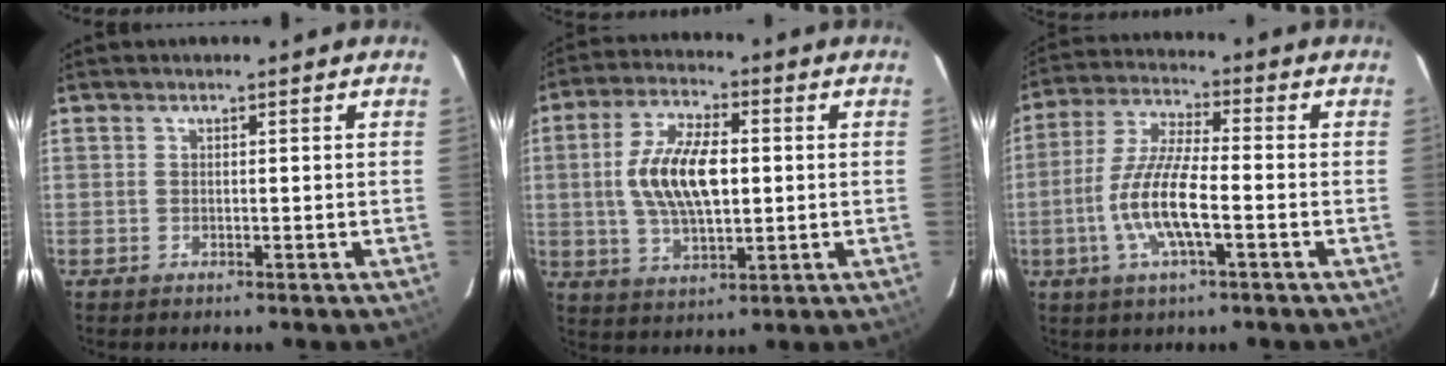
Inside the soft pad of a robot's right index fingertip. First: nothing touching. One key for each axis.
{"total": 12.8, "fx": 0.6, "fy": 5.7, "fz": 11.4, "tx": -0.223, "ty": 0.008, "tz": 0.013}
{"total": 11.5, "fx": -3.4, "fy": 2.6, "fz": 10.7, "tx": -0.225, "ty": -0.004, "tz": -0.067}